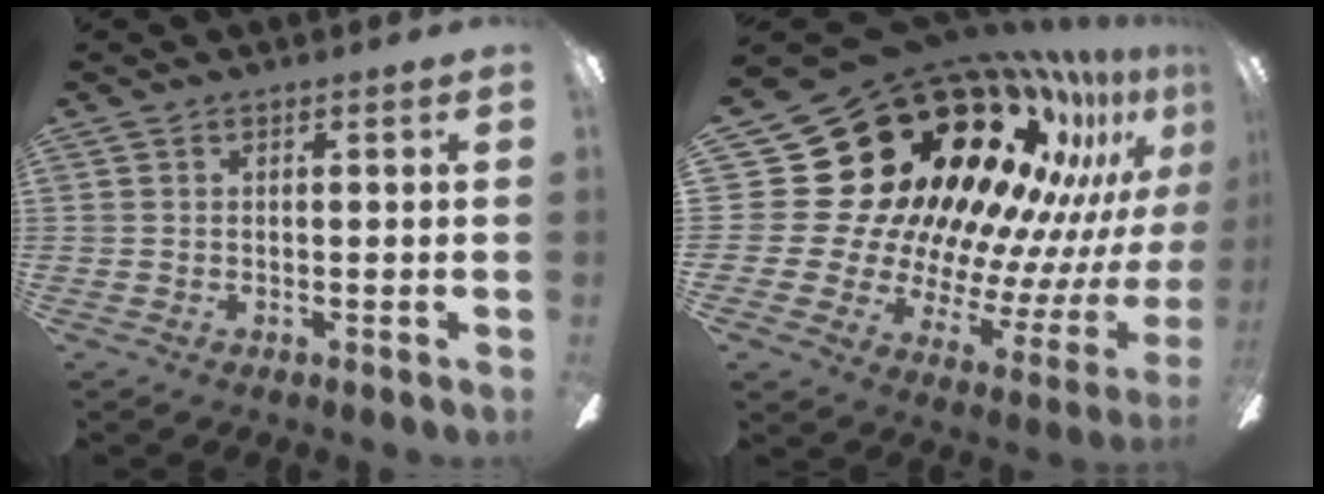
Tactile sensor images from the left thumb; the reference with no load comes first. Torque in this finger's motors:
{"motor_torque": [0.99, 1.91, 1.54, -1.20, 0.19]}